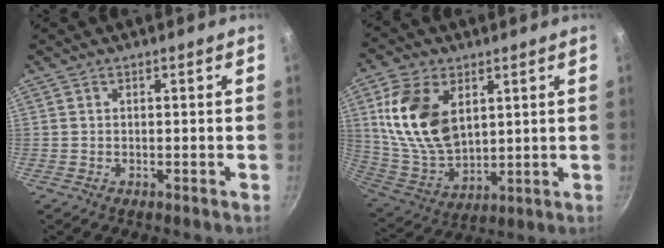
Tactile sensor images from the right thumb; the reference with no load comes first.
{"total": 16.9, "force": [5.0, 10.6, 12.2], "torque": [-0.216, -0.026, 0.111]}